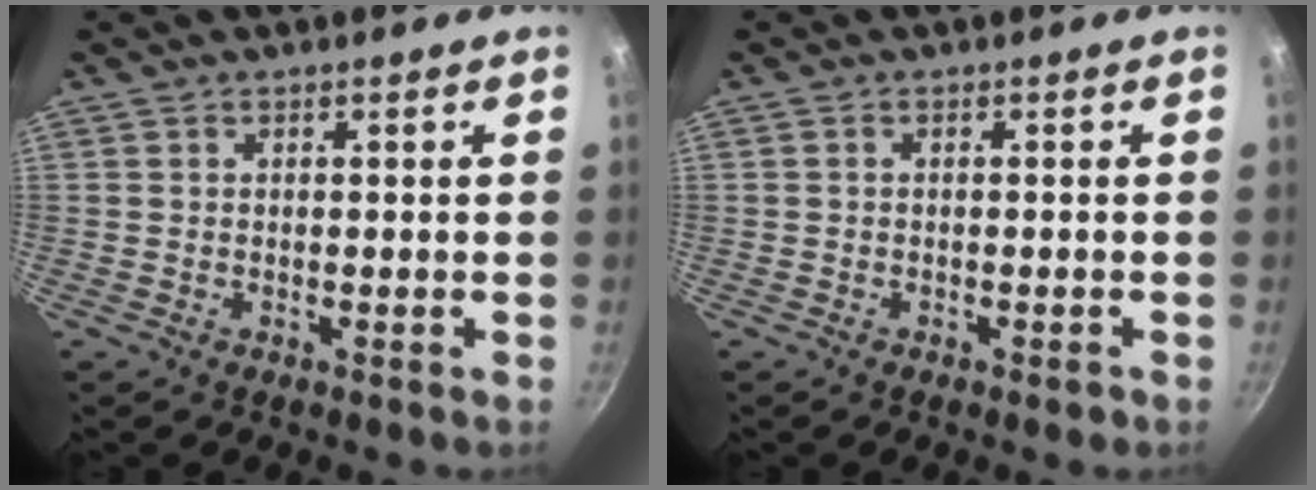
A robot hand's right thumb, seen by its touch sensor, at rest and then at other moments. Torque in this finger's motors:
{"motor_torque": [0.76, 0.11, -0.18, 0.01, 0.08]}